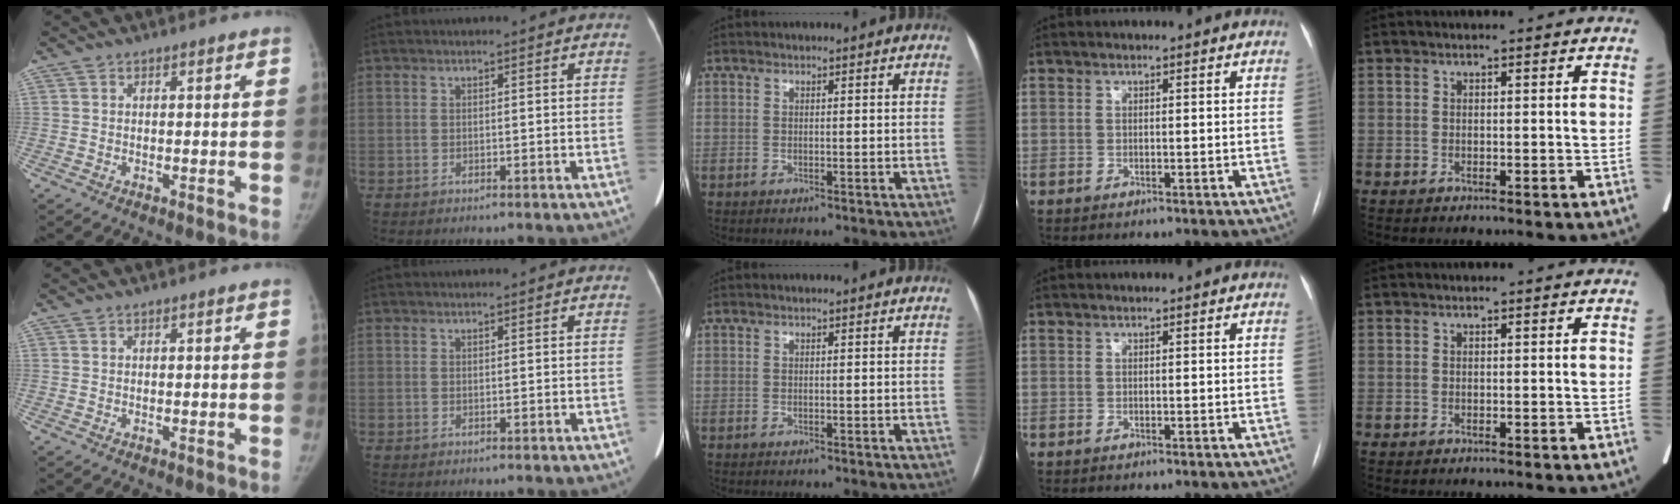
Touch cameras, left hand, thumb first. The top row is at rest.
{}